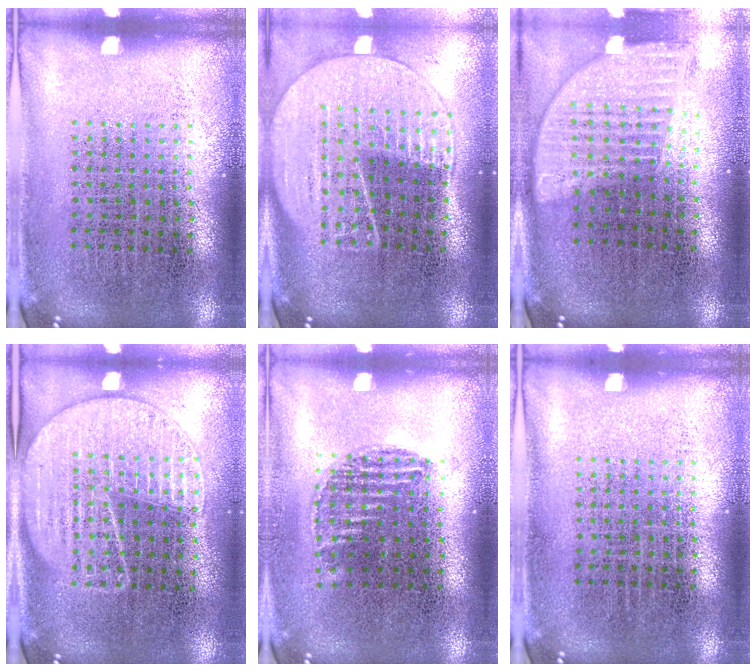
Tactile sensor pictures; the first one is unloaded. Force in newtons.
{"total": 2.0, "press": 1.8, "slide": 0.8}
{"total": 1.9, "press": 1.5, "slide": 1.2}
{"total": 1.8, "press": 1.6, "slide": 0.8}
{"total": 0.9, "press": 0.7, "slide": 0.5}
{"total": 0.0}